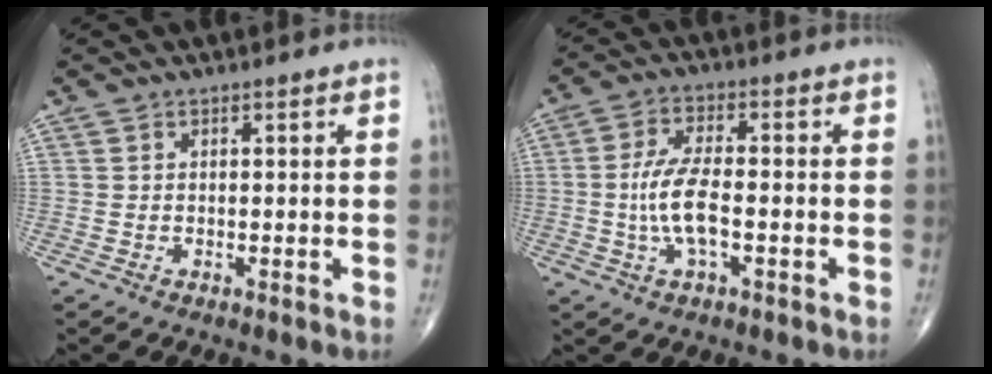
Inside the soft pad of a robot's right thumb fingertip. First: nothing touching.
{"total": 8.1, "force": [-1.4, 3.2, 7.4], "torque": [-0.155, 0.012, -0.029]}